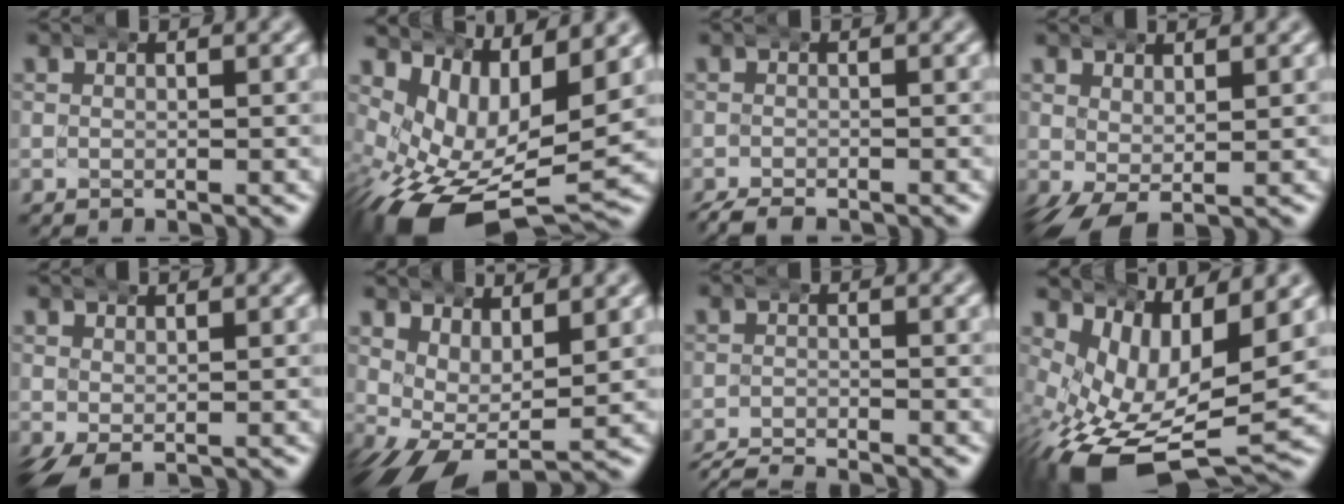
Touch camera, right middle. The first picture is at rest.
{"total": 10.3, "force": [-2.8, 6.9, 7.2], "torque": [-0.158, -0.044, -0.023]}
{"total": 2.1, "force": [-2.0, 0.6, 0.2], "torque": [-0.011, -0.007, -0.032]}
{"total": 4.0, "force": [-1.9, 2.2, 2.7], "torque": [-0.064, -0.030, -0.011]}
{"total": 1.9, "force": [-1.2, 1.0, 1.1], "torque": [-0.026, -0.013, -0.008]}
{"total": 6.1, "force": [-1.8, 4.4, 3.8], "torque": [-0.103, -0.042, -0.013]}
{"total": 5.7, "force": [-5.5, 1.4, 1.0], "torque": [-0.022, -0.016, -0.086]}
{"total": 11.0, "force": [-3.7, 7.1, 7.6], "torque": [-0.165, -0.049, -0.038]}